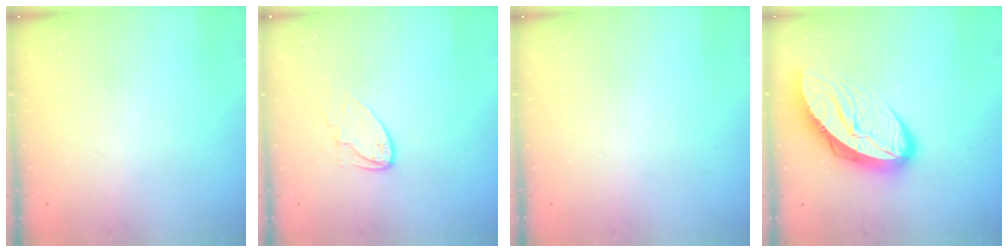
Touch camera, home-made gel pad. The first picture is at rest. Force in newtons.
{"total": 7.2, "press": 7.2, "slide": 0.4}
{"total": 0.0}
{"total": 14.0, "press": 13.9, "slide": 1.3}